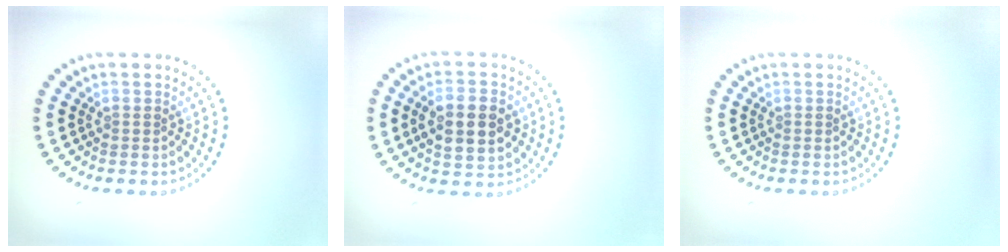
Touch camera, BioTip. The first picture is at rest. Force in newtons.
{"total": 4.7, "press": 4.7, "slide": 0.4}
{"total": 0.0}